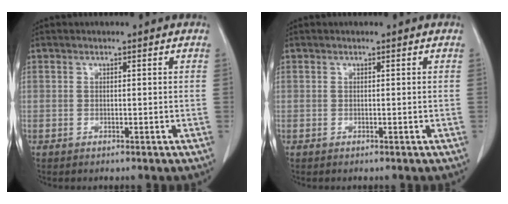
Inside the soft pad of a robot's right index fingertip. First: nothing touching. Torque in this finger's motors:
{"motor_torque": [0.00, 0.00, 0.00, 0.00]}